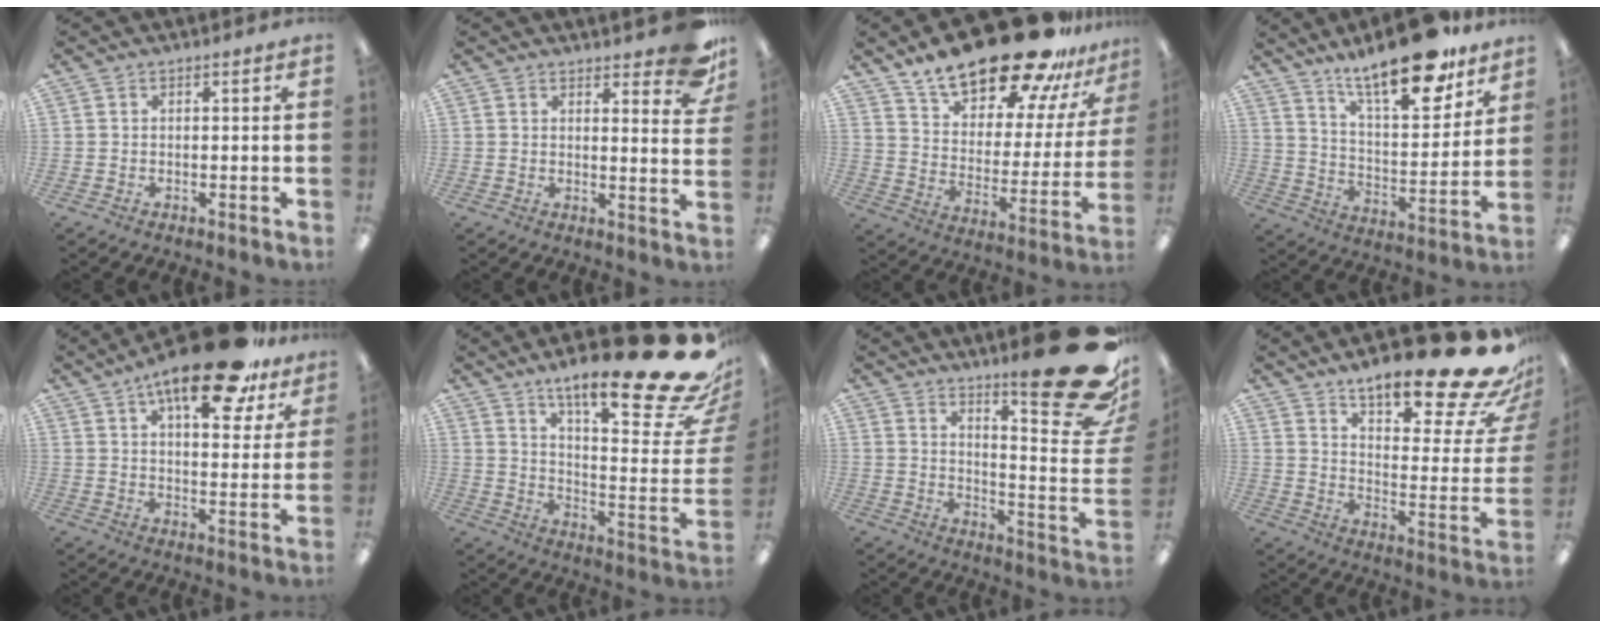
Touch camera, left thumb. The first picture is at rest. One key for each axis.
{"total": 8.4, "fx": 6.0, "fy": 2.6, "fz": 5.3, "tx": -0.059, "ty": -0.035, "tz": 0.100}
{"total": 23.4, "fx": 19.1, "fy": 7.3, "fz": 11.5, "tx": -0.177, "ty": -0.138, "tz": 0.320}
{"total": 20.9, "fx": 16.0, "fy": 6.2, "fz": 11.9, "tx": -0.181, "ty": -0.107, "tz": 0.265}
{"total": 18.6, "fx": 12.5, "fy": 6.4, "fz": 12.2, "tx": -0.185, "ty": -0.062, "tz": 0.202}
{"total": 27.4, "fx": 18.8, "fy": 5.9, "fz": 19.1, "tx": -0.260, "ty": -0.145, "tz": 0.302}
{"total": 22.3, "fx": 14.9, "fy": 4.6, "fz": 15.9, "tx": -0.210, "ty": -0.115, "tz": 0.239}
{"total": 23.7, "fx": 17.5, "fy": 6.1, "fz": 14.9, "tx": -0.194, "ty": -0.129, "tz": 0.278}